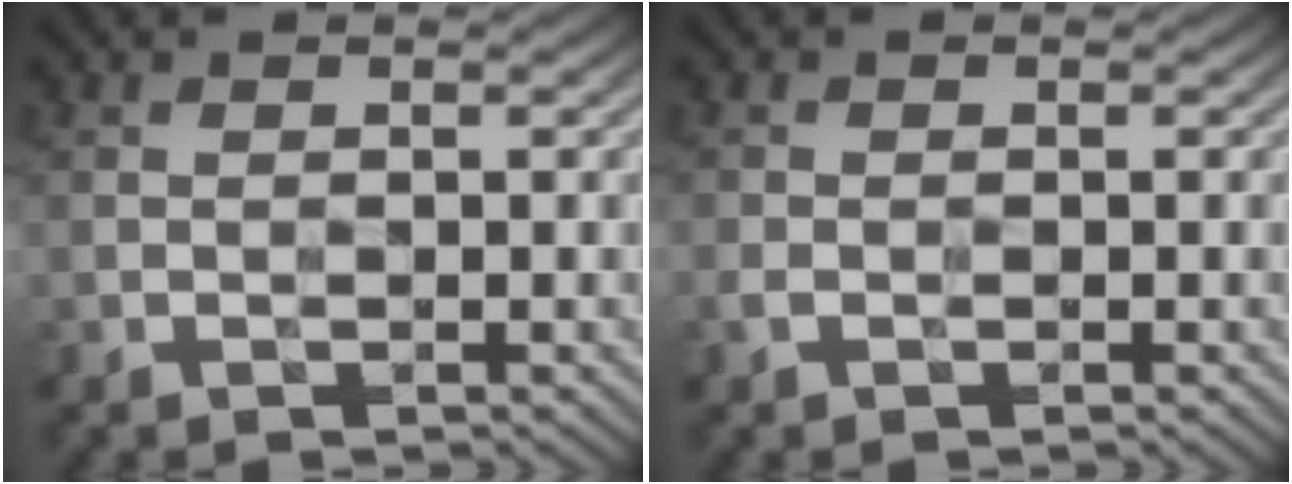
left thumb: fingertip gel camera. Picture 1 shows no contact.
{"total": 0.9, "force": [-0.6, 0.7, 0.3], "torque": [-0.009, 0.000, -0.015]}